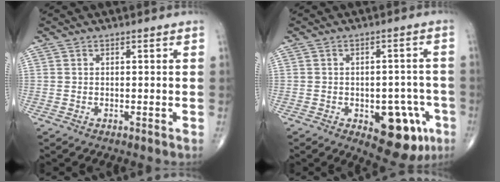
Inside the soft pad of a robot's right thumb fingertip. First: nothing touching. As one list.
[{"total": 12.5, "force": [-5.0, 6.5, 9.5], "torque": [-0.075, 0.025, -0.054]}]